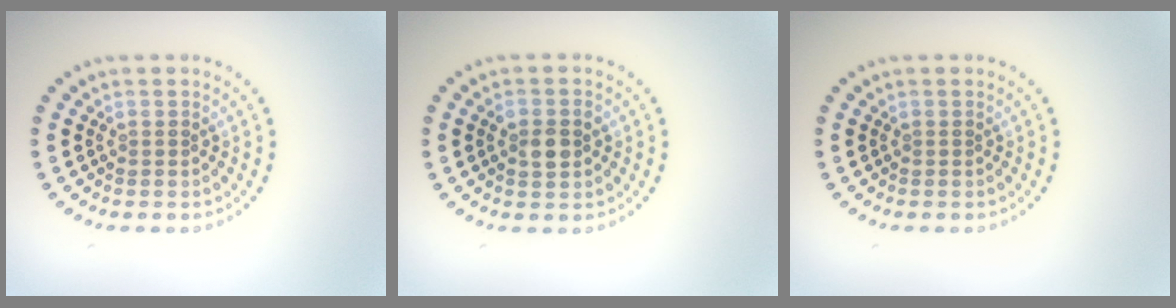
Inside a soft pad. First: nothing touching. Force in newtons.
{"total": 2.6, "press": 2.6, "slide": 0.2}
{"total": 0.0}